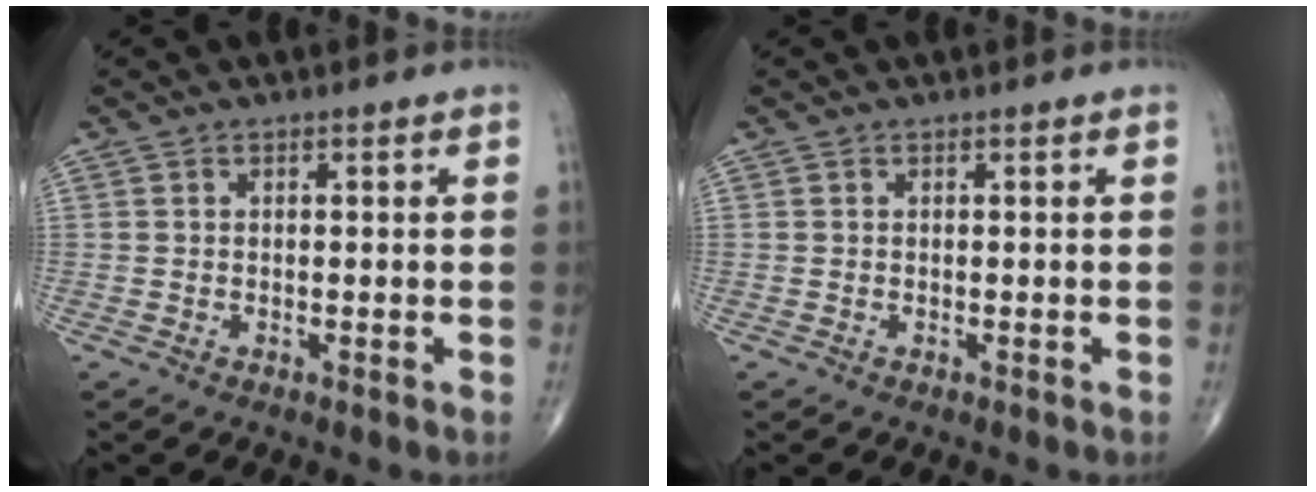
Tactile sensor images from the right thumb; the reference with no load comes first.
{"total": 0.0}